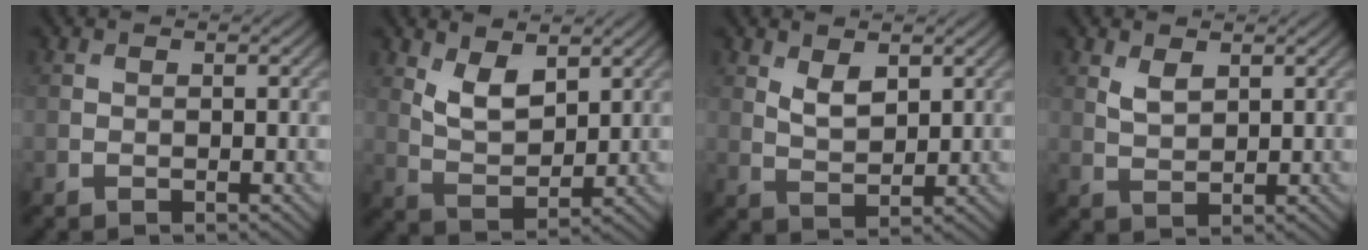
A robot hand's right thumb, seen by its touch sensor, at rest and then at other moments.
{"total": 5.4, "force": [3.0, 2.7, 3.7], "torque": [-0.079, -0.013, 0.060]}
{"total": 3.4, "force": [1.8, 1.7, 2.4], "torque": [-0.054, -0.006, 0.040]}
{"total": 2.4, "force": [1.4, 1.2, 1.6], "torque": [-0.039, -0.004, 0.032]}